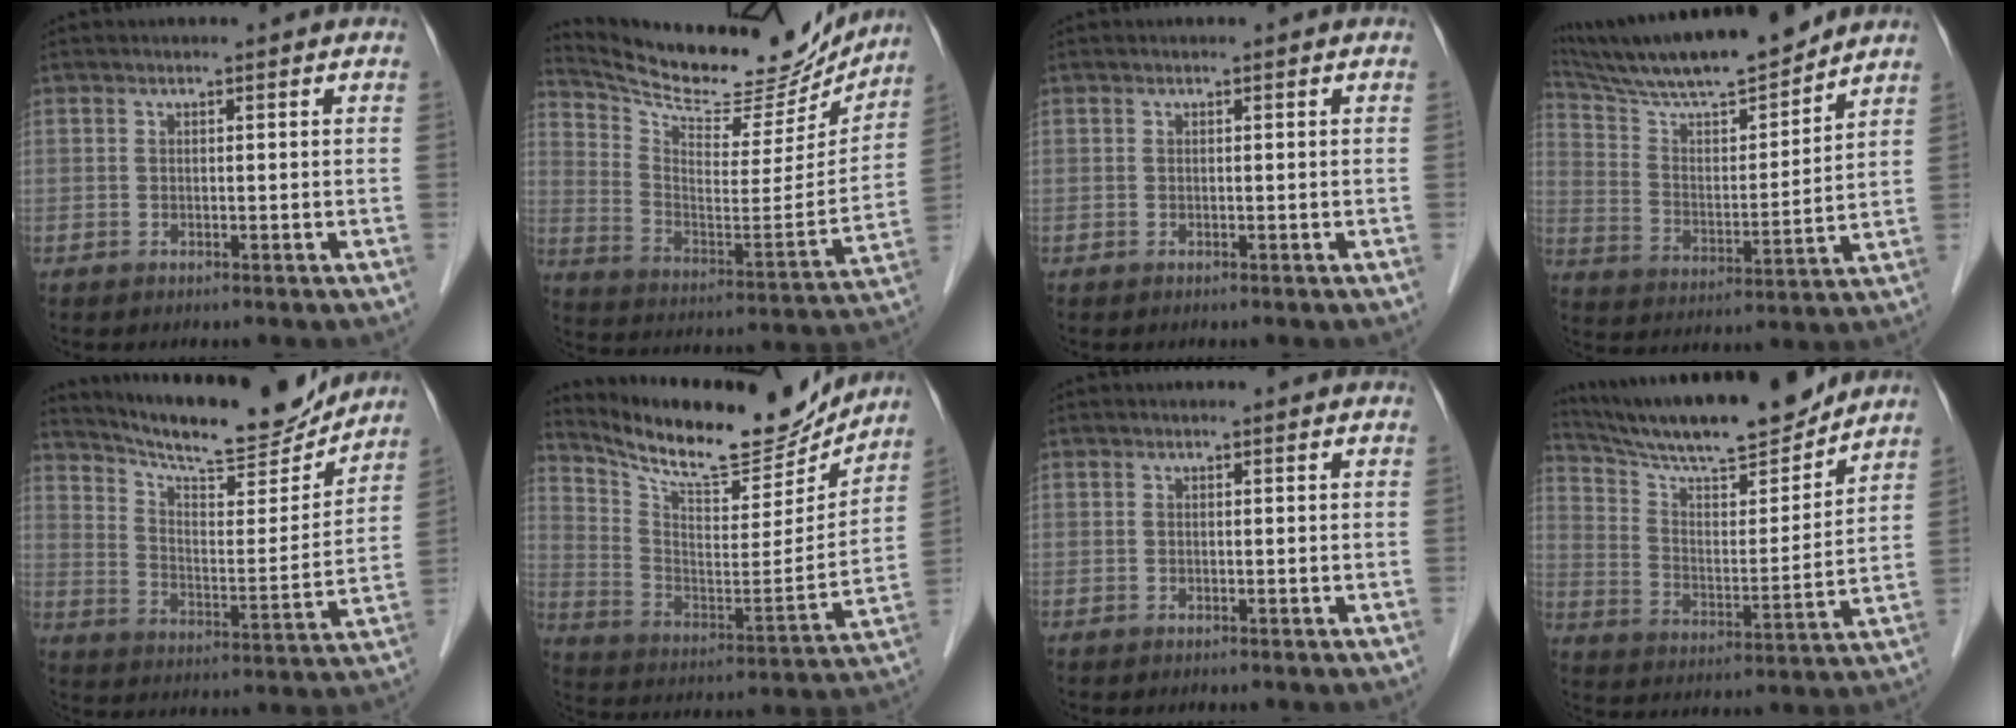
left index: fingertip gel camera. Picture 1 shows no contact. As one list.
[{"total": 21.3, "force": [19.7, 5.3, 6.1], "torque": [-0.112, -0.039, 0.293]}, {"total": 0.0}, {"total": 18.3, "force": [16.4, 1.9, 7.9], "torque": [-0.148, -0.001, 0.277]}, {"total": 18.3, "force": [17.0, 2.2, 6.5], "torque": [-0.114, -0.020, 0.251]}, {"total": 19.1, "force": [17.5, 3.8, 6.5], "torque": [-0.126, -0.027, 0.275]}, {"total": 0.0}, {"total": 19.0, "force": [17.1, 2.1, 8.1], "torque": [-0.146, -0.008, 0.275]}]